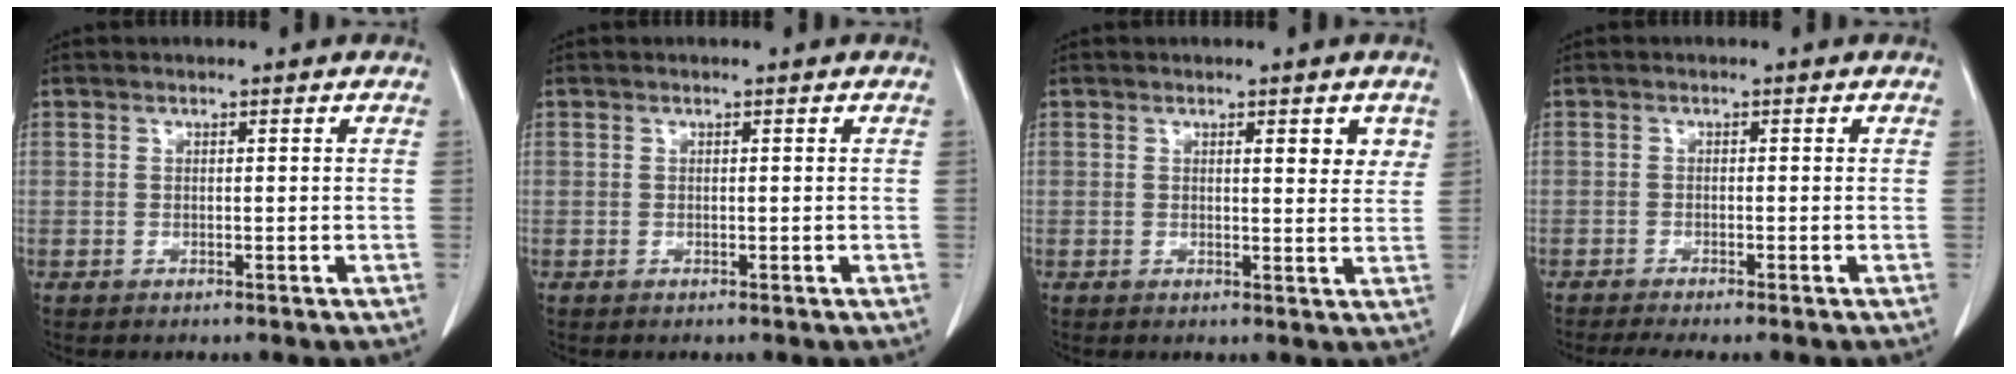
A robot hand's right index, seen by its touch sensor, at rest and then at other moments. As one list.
[{"total": 0.0}, {"total": 3.4, "force": [1.7, 1.0, 2.7], "torque": [-0.031, -0.006, 0.019]}, {"total": 4.0, "force": [-3.4, 0.0, 2.2], "torque": [-0.029, -0.007, -0.054]}]